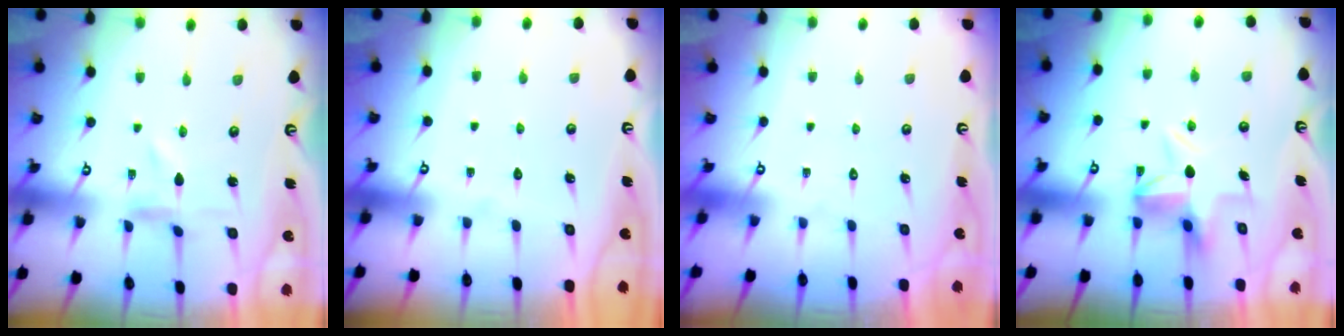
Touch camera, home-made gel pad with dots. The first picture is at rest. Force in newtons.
{"total": 1.6, "press": 1.6, "slide": 0.1}
{"total": 1.5, "press": 1.5, "slide": 0.1}
{"total": 6.2, "press": 6.2, "slide": 0.2}